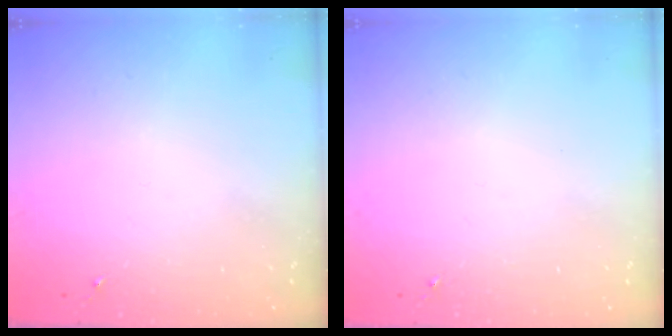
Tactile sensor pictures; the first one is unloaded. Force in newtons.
{"total": 0.0}